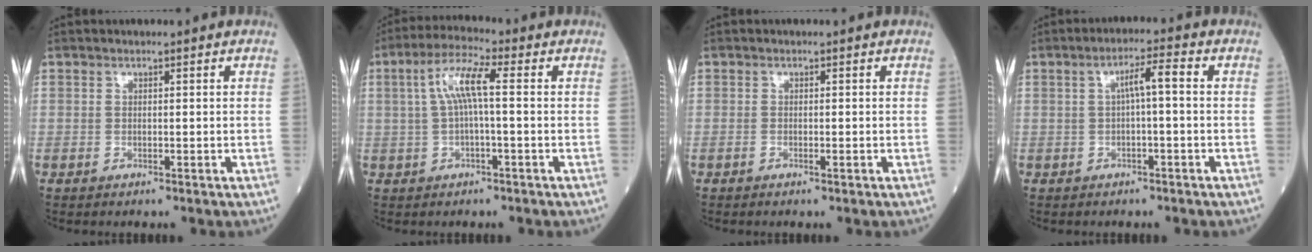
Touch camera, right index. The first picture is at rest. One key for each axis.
{"total": 6.6, "fx": 0.9, "fy": 0.9, "fz": 6.5, "tx": -0.135, "ty": 0.021, "tz": 0.016}
{"total": 0.7, "fx": -0.3, "fy": 0.1, "fz": 0.6, "tx": -0.012, "ty": -0.001, "tz": -0.004}
{"total": 3.9, "fx": 0.3, "fy": 0.4, "fz": 3.9, "tx": -0.063, "ty": 0.015, "tz": 0.005}